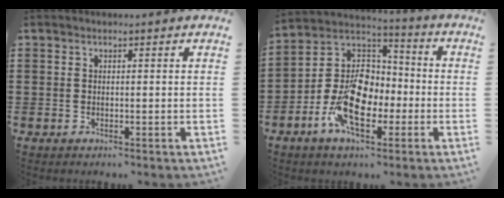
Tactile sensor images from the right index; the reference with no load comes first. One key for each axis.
{"total": 12.0, "fx": -4.5, "fy": 7.9, "fz": 7.9, "tx": -0.195, "ty": 0.005, "tz": -0.092}